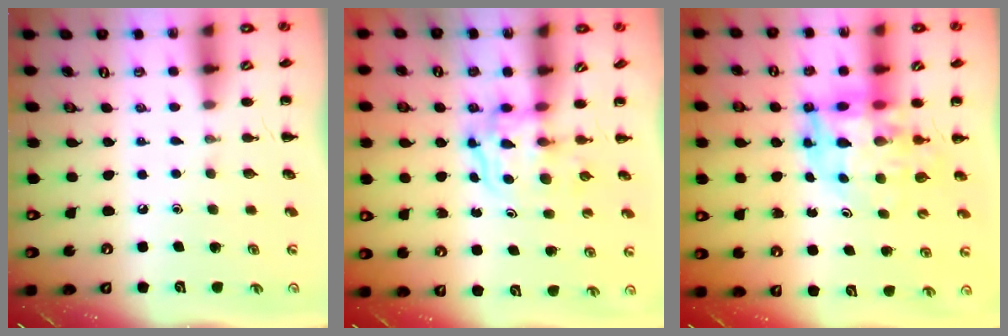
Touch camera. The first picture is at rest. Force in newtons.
{"total": 3.4, "press": 3.4, "slide": 0.4}
{"total": 11.1, "press": 10.6, "slide": 3.6}